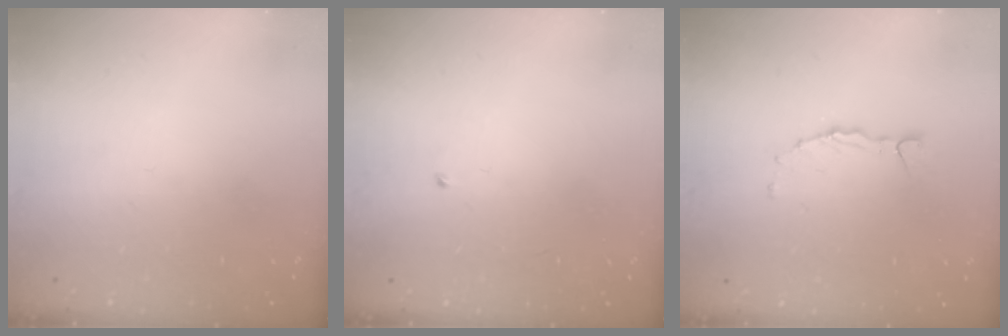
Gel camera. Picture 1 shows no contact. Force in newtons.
{"total": 2.7, "press": 2.7, "slide": 0.2}
{"total": 2.2, "press": 2.2, "slide": 0.3}